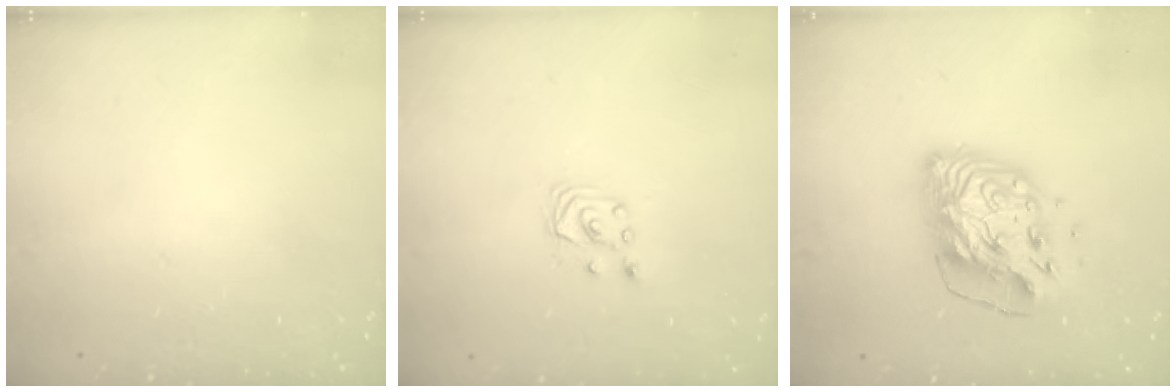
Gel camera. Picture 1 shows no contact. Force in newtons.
{"total": 2.6, "press": 2.6, "slide": 0.3}
{"total": 14.8, "press": 14.7, "slide": 1.7}